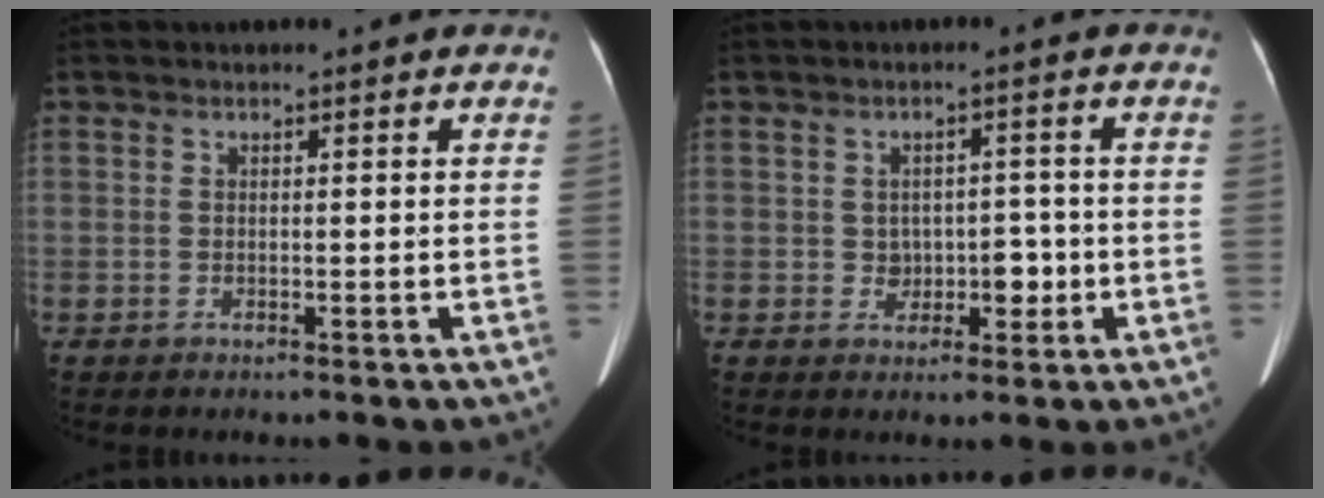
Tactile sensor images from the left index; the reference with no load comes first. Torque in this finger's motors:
{"motor_torque": [-0.03, -0.07, 0.01, 0.00]}